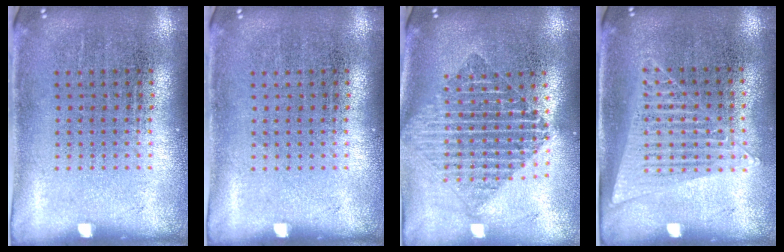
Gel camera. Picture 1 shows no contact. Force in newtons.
{"total": 0.0}
{"total": 1.9, "press": 1.6, "slide": 1.1}
{"total": 1.3, "press": 1.2, "slide": 0.5}